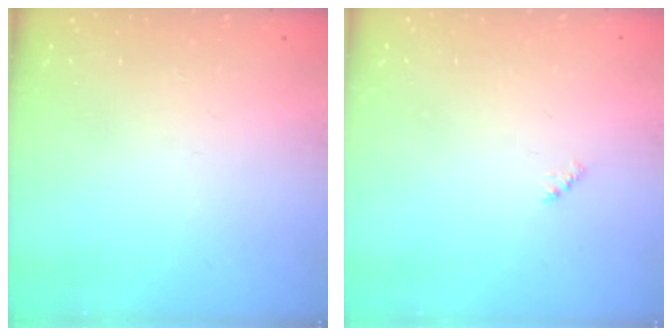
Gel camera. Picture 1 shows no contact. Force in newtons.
{"total": 2.4, "press": 2.4, "slide": 0.5}